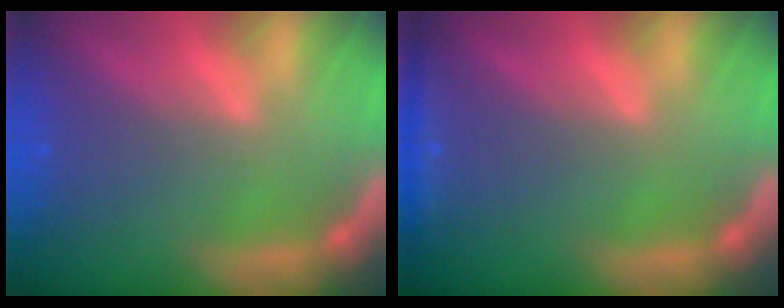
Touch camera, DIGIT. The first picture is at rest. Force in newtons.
{"total": 1.9}